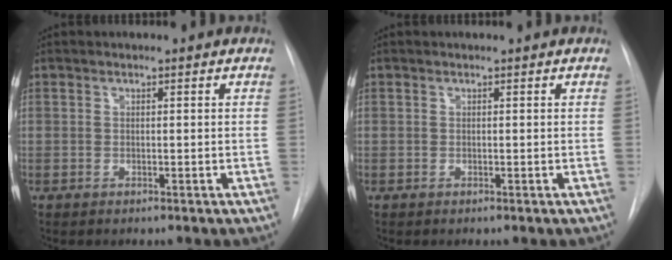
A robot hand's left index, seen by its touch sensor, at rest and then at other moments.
{"total": 0.0}